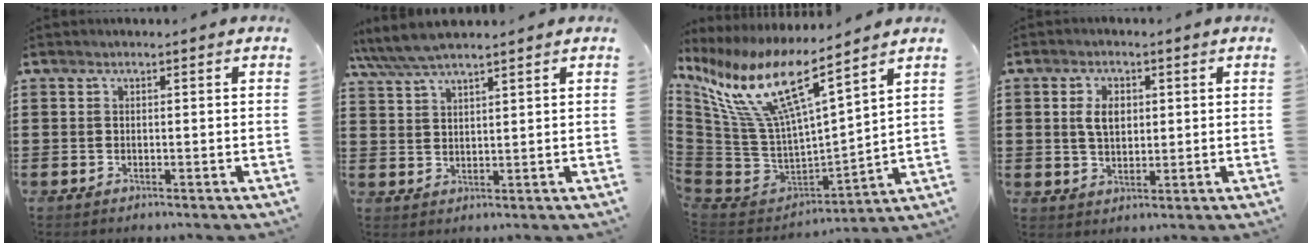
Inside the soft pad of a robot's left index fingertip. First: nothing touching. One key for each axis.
{"total": 4.9, "fx": 4.2, "fy": 0.9, "fz": 2.2, "tx": -0.055, "ty": -0.007, "tz": 0.077}
{"total": 13.7, "fx": 7.5, "fy": 3.6, "fz": 10.8, "tx": -0.261, "ty": -0.061, "tz": 0.120}
{"total": 4.3, "fx": 1.0, "fy": 2.7, "fz": 3.2, "tx": -0.062, "ty": 0.009, "tz": 0.014}